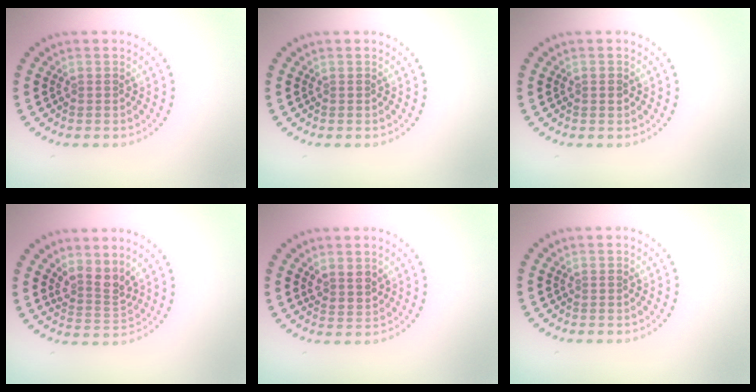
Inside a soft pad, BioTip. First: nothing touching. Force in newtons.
{"total": 0.0}
{"total": 0.8, "press": 0.8, "slide": 0.0}
{"total": 2.6, "press": 1.8, "slide": 1.9}
{"total": 1.7, "press": 1.4, "slide": 0.9}
{"total": 0.0}